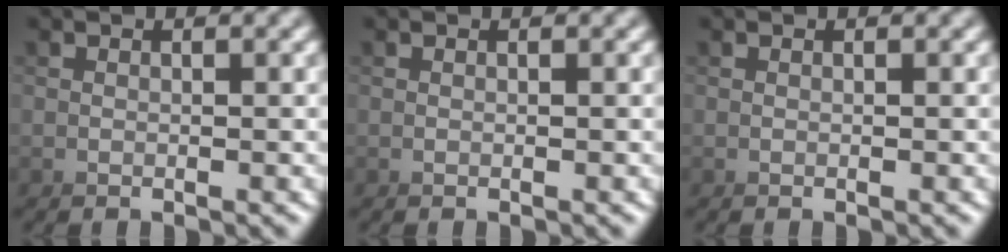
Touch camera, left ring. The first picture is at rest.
{"total": 0.0}
{"total": 0.0}